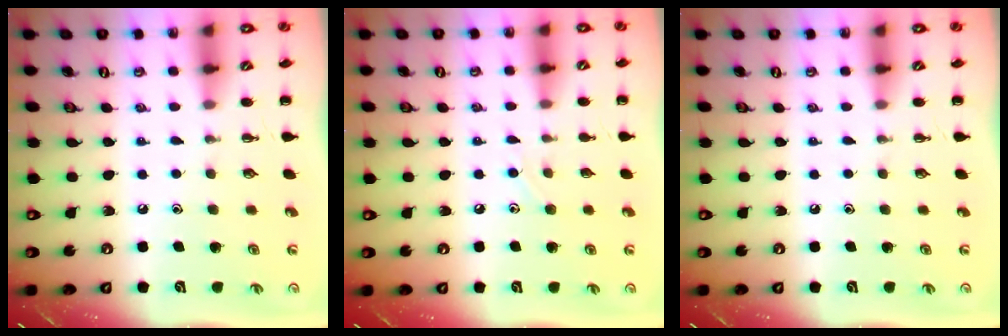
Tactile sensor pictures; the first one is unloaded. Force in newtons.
{"total": 4.0, "press": 3.8, "slide": 1.2}
{"total": 0.0}